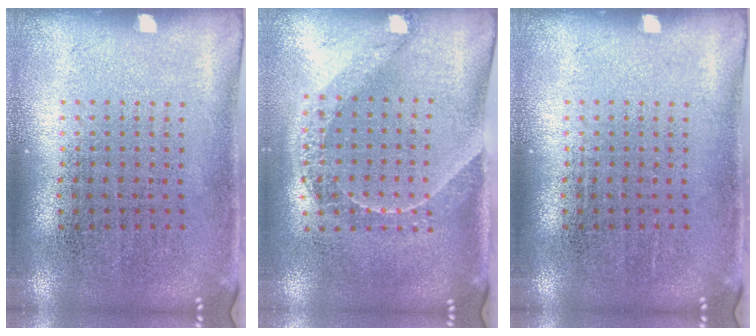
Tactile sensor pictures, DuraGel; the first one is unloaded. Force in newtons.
{"total": 1.5, "press": 1.3, "slide": 0.8}
{"total": 0.0}